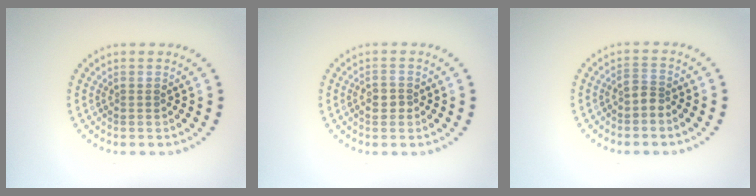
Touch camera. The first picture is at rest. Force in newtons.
{"total": 1.4, "press": 1.4, "slide": 0.2}
{"total": 1.5, "press": 1.1, "slide": 1.0}